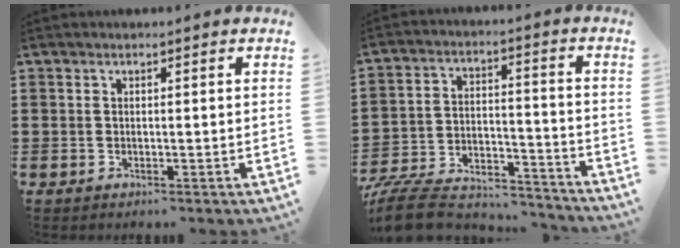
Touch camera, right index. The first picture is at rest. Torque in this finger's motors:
{"motor_torque": [-1.21, 0.93, -0.85, -0.21]}